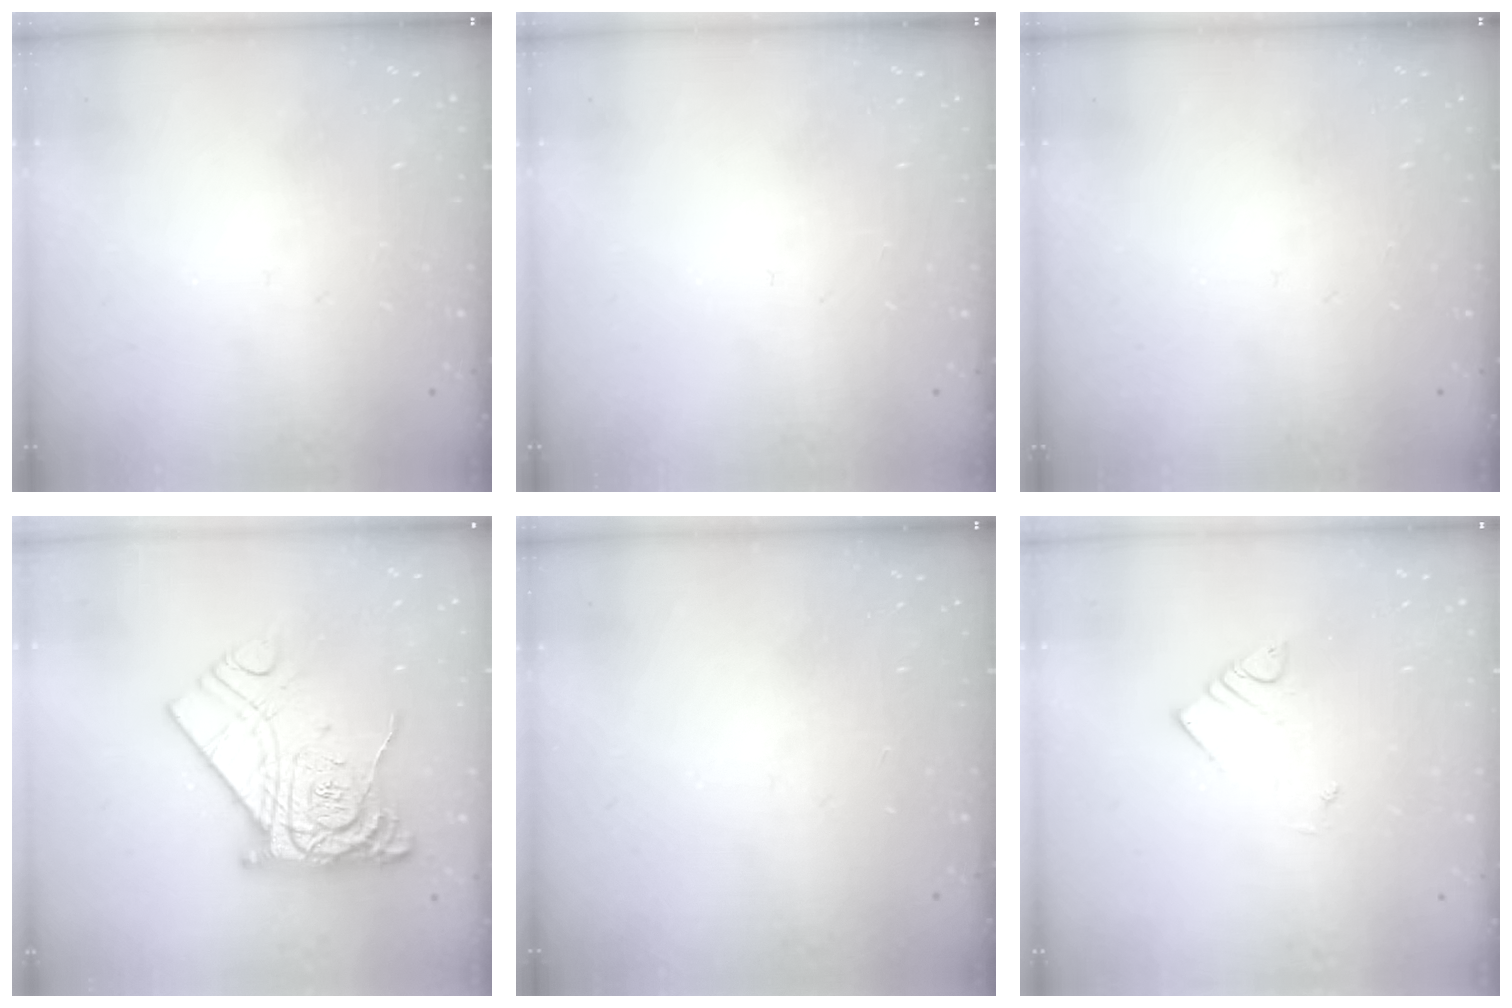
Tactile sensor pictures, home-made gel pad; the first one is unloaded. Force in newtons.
{"total": 0.0}
{"total": 0.0}
{"total": 16.7, "press": 16.7, "slide": 1.5}
{"total": 0.0}
{"total": 2.3, "press": 2.3, "slide": 0.2}